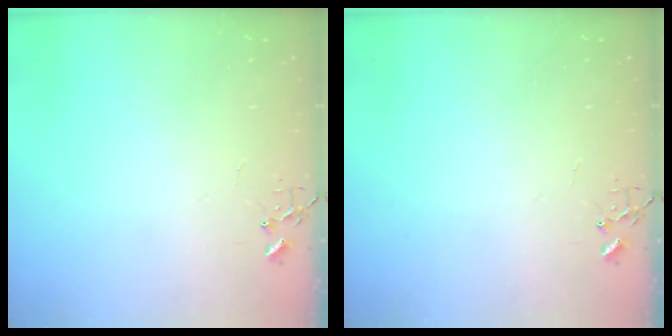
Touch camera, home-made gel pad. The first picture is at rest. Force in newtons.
{"total": 0.0}